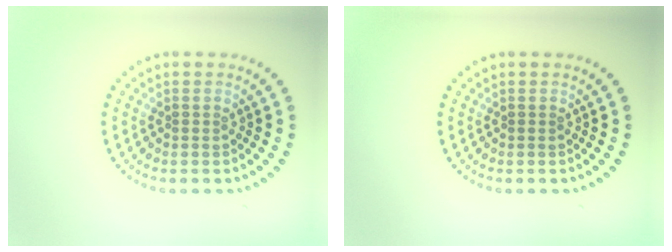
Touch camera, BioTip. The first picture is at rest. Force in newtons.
{"total": 0.0}